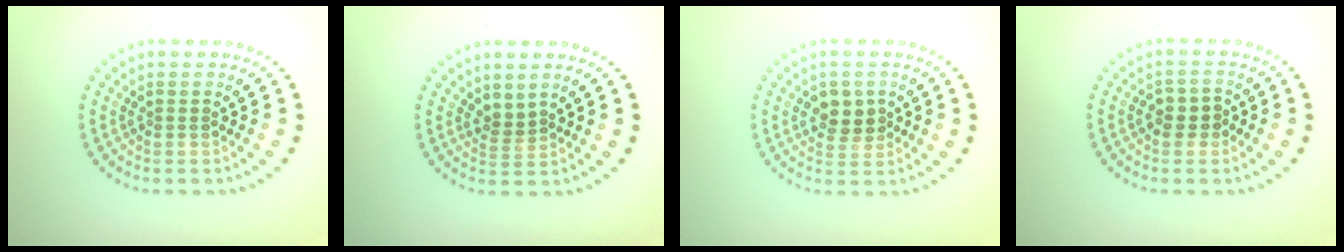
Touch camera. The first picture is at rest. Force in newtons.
{"total": 1.4, "press": 0.9, "slide": 1.1}
{"total": 2.7, "press": 2.6, "slide": 0.7}
{"total": 2.0, "press": 1.9, "slide": 0.5}